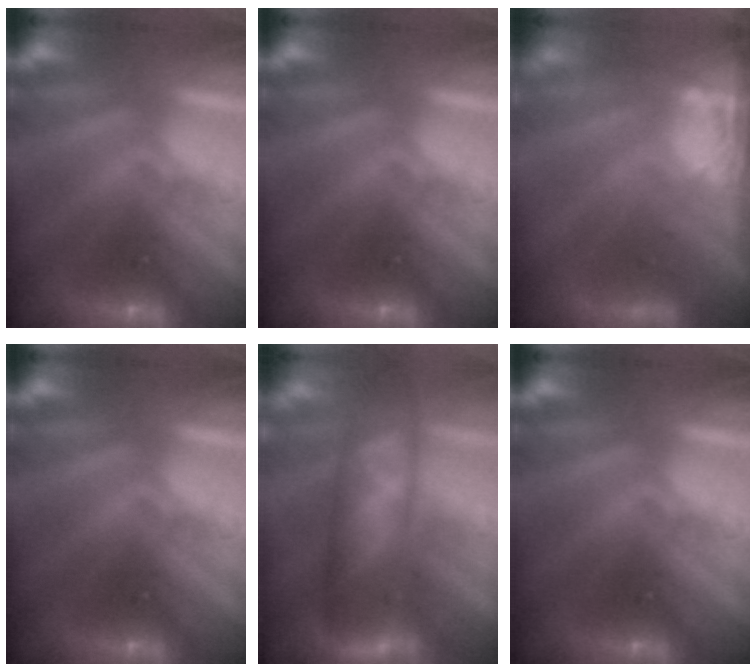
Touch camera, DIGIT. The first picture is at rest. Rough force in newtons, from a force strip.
{"total": 0.0}
{"total": 7.7}
{"total": 0.0}
{"total": 7.7}
{"total": 0.0}